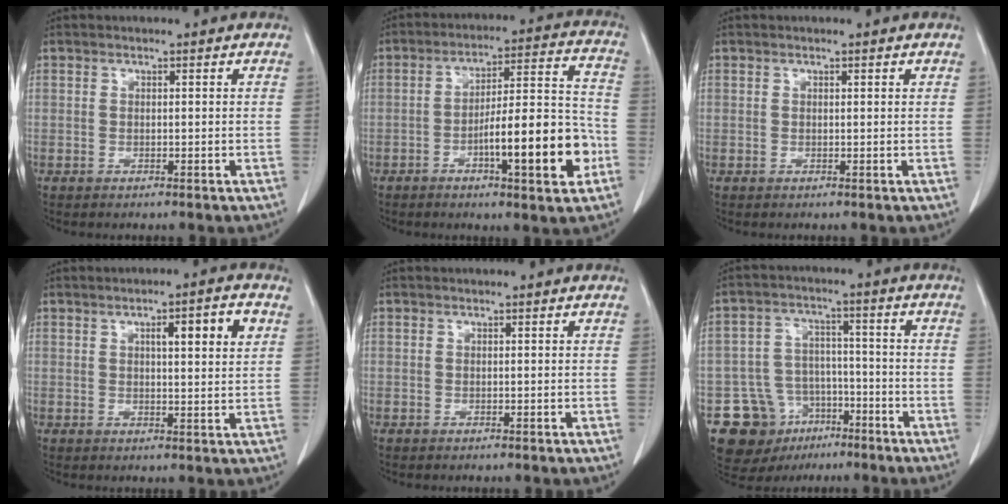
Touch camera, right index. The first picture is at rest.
{"total": 14.9, "force": [-5.2, 2.2, 13.7], "torque": [-0.208, 0.015, -0.076]}
{"total": 0.0}
{"total": 6.4, "force": [2.4, 0.7, 5.9], "torque": [-0.088, 0.006, 0.034]}
{"total": 0.0}
{"total": 11.5, "force": [-6.3, 9.0, 3.2], "torque": [-0.056, 0.041, -0.090]}